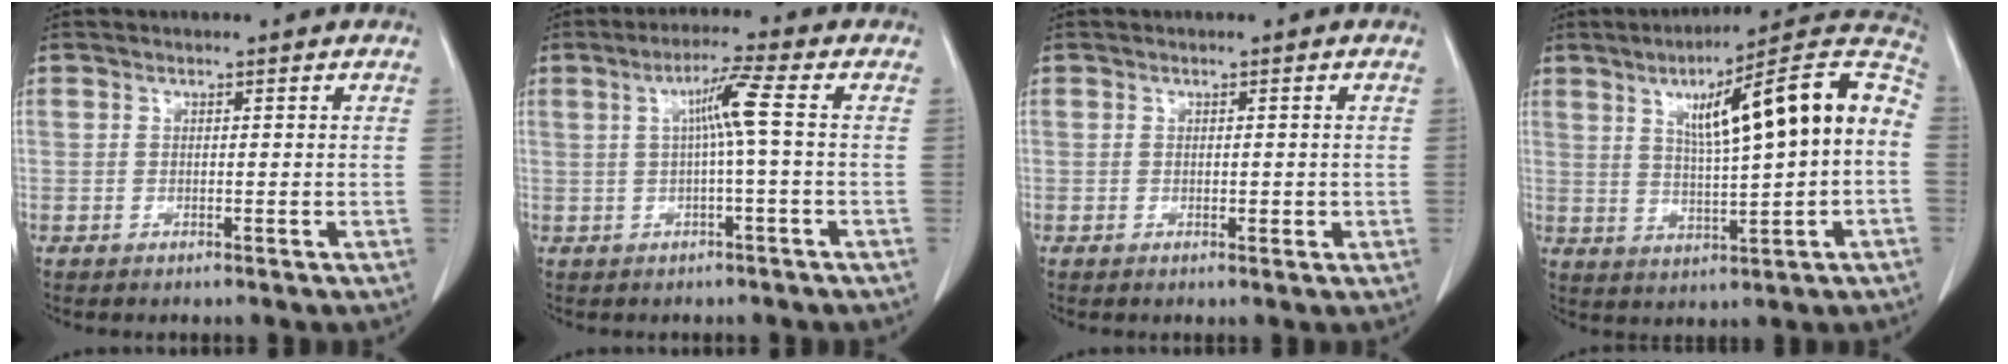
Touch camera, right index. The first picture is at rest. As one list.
[{"total": 5.2, "force": [0.5, -1.0, 5.0], "torque": [-0.091, 0.009, 0.011]}, {"total": 1.2, "force": [0.1, 0.7, 0.9], "torque": [-0.006, 0.000, 0.007]}, {"total": 17.9, "force": [2.7, 1.9, 17.5], "torque": [-0.252, 0.036, 0.036]}]